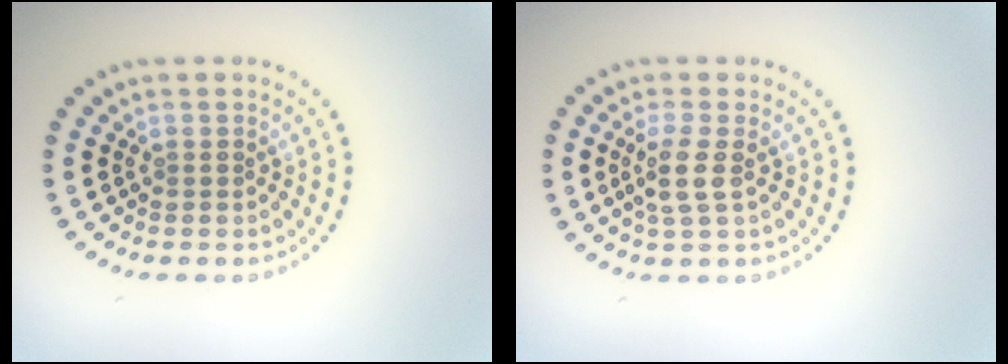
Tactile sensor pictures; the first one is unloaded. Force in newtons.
{"total": 2.4, "press": 2.1, "slide": 1.2}